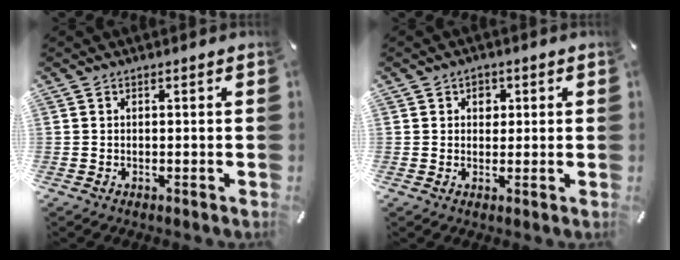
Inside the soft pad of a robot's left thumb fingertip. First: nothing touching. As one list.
[{"total": 2.6, "force": [0.6, 2.3, 1.1], "torque": [-0.001, -0.003, 0.003]}]